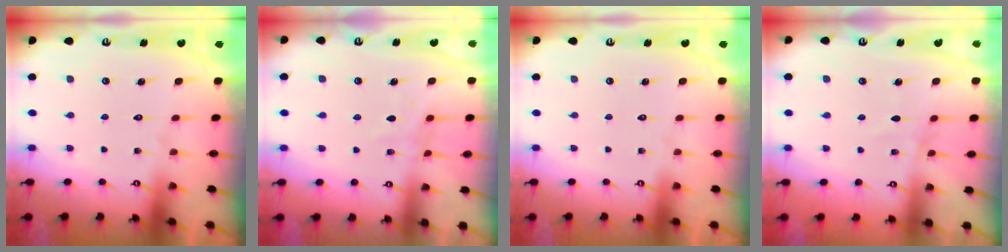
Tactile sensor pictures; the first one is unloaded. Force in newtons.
{"total": 6.1, "press": 6.1, "slide": 0.6}
{"total": 0.0}
{"total": 2.6, "press": 2.6, "slide": 0.3}